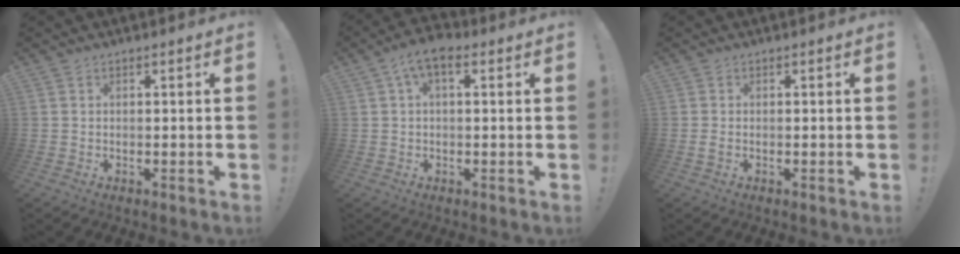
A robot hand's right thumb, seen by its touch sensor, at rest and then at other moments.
{"total": 5.7, "force": [1.8, 2.5, 4.8], "torque": [-0.078, 0.000, 0.035]}
{"total": 0.8, "force": [-0.2, 0.5, 0.6], "torque": [-0.012, 0.001, -0.004]}